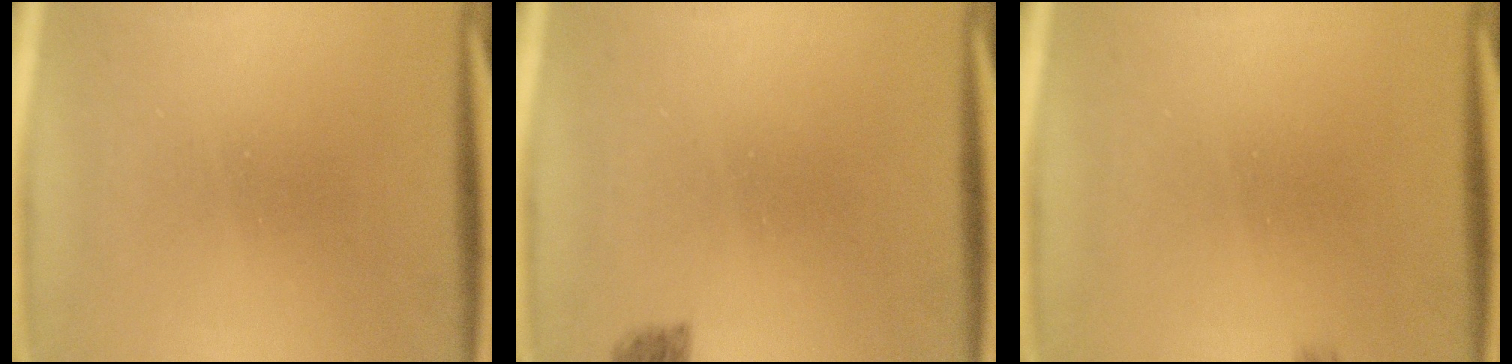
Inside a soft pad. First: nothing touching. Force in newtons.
{"total": 1.8}
{"total": 0.6}